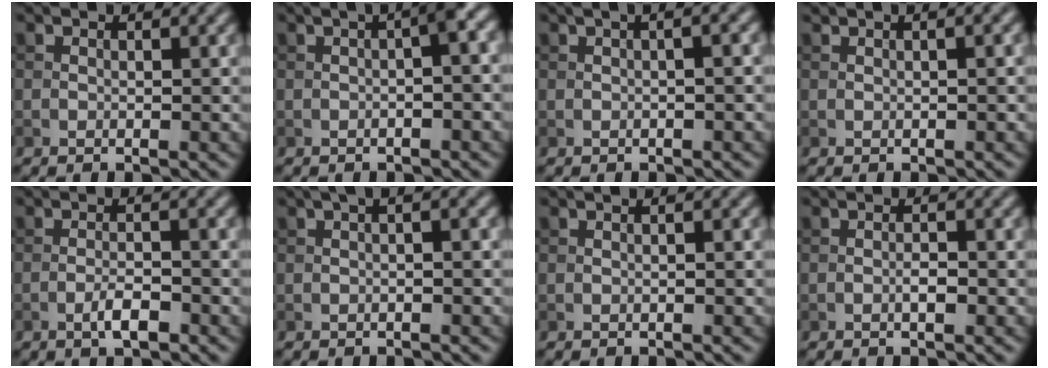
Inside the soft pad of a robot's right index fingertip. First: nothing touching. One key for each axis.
{"total": 3.6, "fx": 0.2, "fy": 0.7, "fz": 3.6, "tx": -0.050, "ty": 0.015, "tz": -0.001}
{"total": 5.4, "fx": 1.6, "fy": 2.4, "fz": 4.5, "tx": -0.027, "ty": 0.032, "tz": -0.010}
{"total": 2.6, "fx": 1.1, "fy": 0.9, "fz": 2.1, "tx": -0.020, "ty": 0.001, "tz": 0.003}
{"total": 2.7, "fx": -1.4, "fy": 0.7, "fz": 2.2, "tx": -0.043, "ty": 0.003, "tz": -0.028}
{"total": 3.4, "fx": 1.1, "fy": 1.3, "fz": 3.0, "tx": -0.024, "ty": 0.010, "tz": -0.005}
{"total": 1.3, "fx": 0.4, "fy": 0.4, "fz": 1.2, "tx": -0.015, "ty": -0.005, "tz": -0.002}
{"total": 1.2, "fx": -0.4, "fy": 0.3, "fz": 1.1, "tx": -0.019, "ty": 0.001, "tz": -0.007}